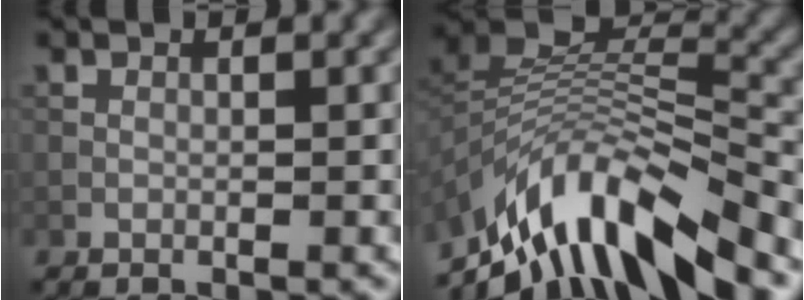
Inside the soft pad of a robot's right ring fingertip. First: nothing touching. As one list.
[{"total": 11.1, "force": [-7.1, 4.3, 7.4], "torque": [-0.134, 0.010, -0.133]}]